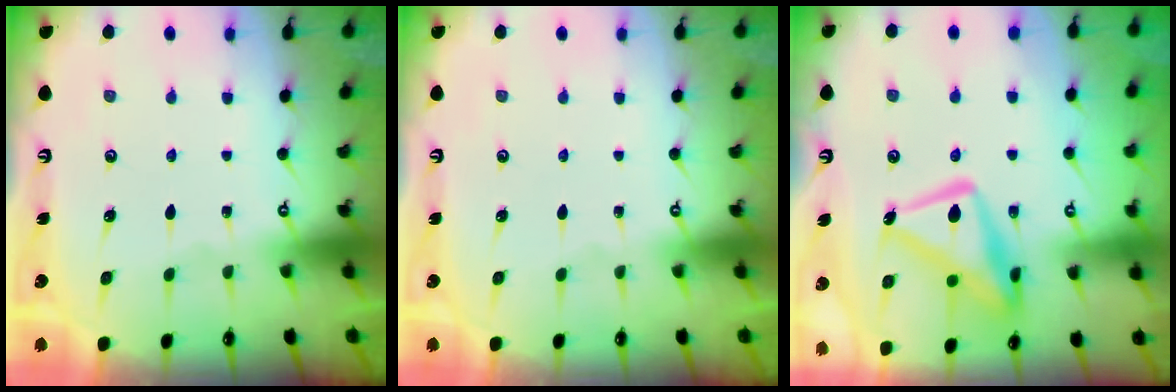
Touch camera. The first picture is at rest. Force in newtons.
{"total": 0.0}
{"total": 16.2, "press": 16.1, "slide": 1.5}